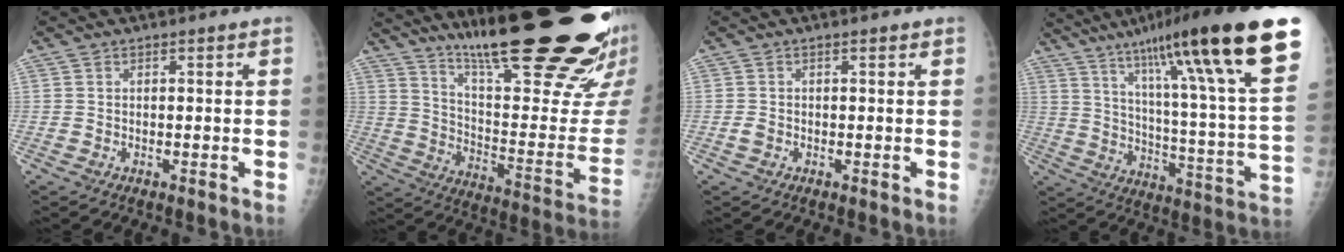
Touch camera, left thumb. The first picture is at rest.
{"total": 30.8, "force": [21.9, 4.5, 21.1], "torque": [-0.283, -0.113, 0.327]}
{"total": 1.2, "force": [0.0, 0.8, 0.8], "torque": [-0.009, 0.000, 0.001]}
{"total": 30.3, "force": [18.6, 2.8, 23.7], "torque": [-0.332, -0.057, 0.282]}